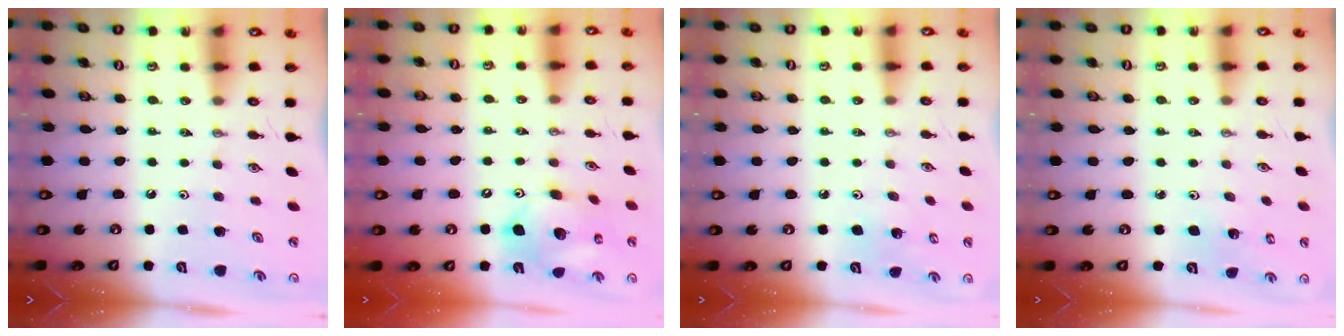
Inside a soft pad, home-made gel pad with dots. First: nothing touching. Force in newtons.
{"total": 13.3, "press": 13.0, "slide": 2.5}
{"total": 5.0, "press": 5.0, "slide": 0.5}
{"total": 1.8, "press": 1.8, "slide": 0.1}